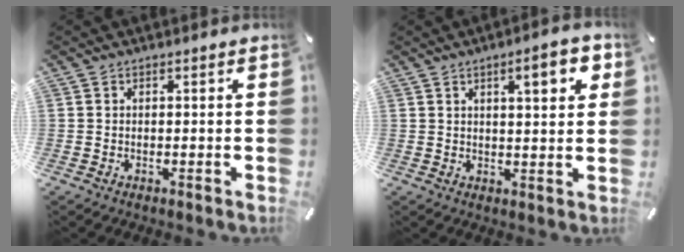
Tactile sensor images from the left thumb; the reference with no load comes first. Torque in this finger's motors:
{"motor_torque": [1.44, 1.47, 0.84, -1.03, 0.34]}